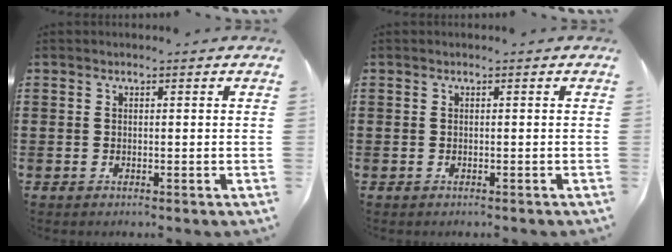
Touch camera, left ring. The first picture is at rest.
{"total": 0.0}